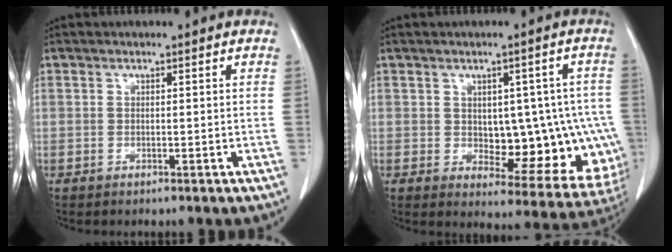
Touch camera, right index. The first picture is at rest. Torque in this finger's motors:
{"motor_torque": [0.40, -0.03, 0.22, 0.02]}